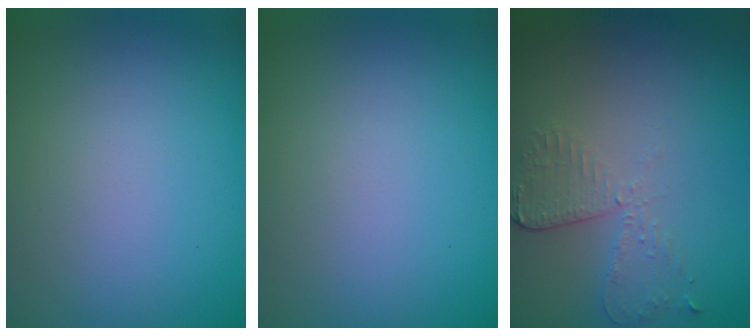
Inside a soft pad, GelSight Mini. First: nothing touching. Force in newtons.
{"total": 0.0}
{"total": 2.7, "press": 2.4, "slide": 1.2}